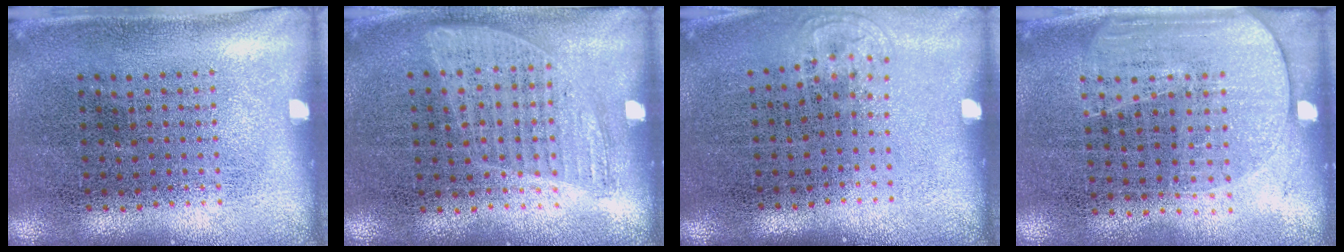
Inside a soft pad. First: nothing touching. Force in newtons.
{"total": 0.8, "press": 0.7, "slide": 0.4}
{"total": 0.6, "press": 0.5, "slide": 0.3}
{"total": 1.6, "press": 1.4, "slide": 0.9}